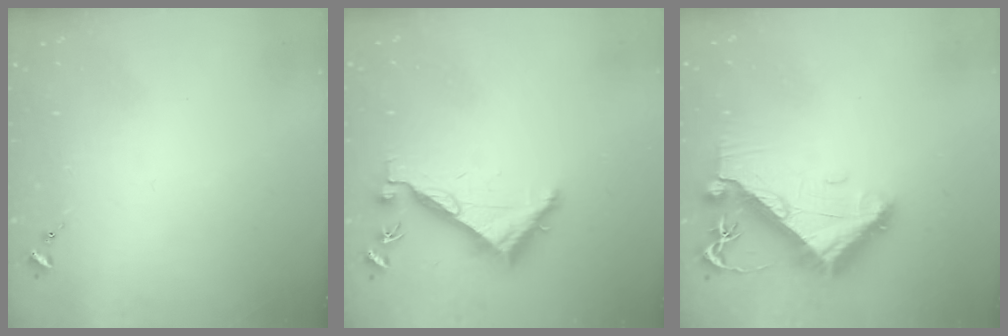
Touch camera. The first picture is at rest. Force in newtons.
{"total": 7.2, "press": 7.2, "slide": 0.3}
{"total": 11.0, "press": 10.9, "slide": 1.4}